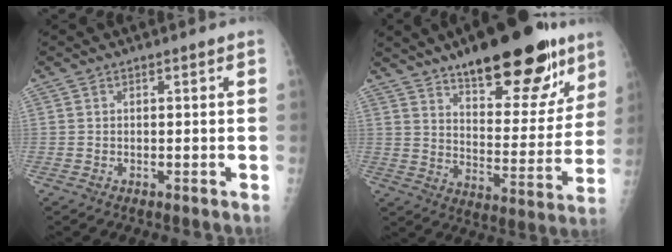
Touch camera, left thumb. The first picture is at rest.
{"total": 24.9, "force": [16.1, 9.5, 16.5], "torque": [-0.185, -0.065, 0.235]}